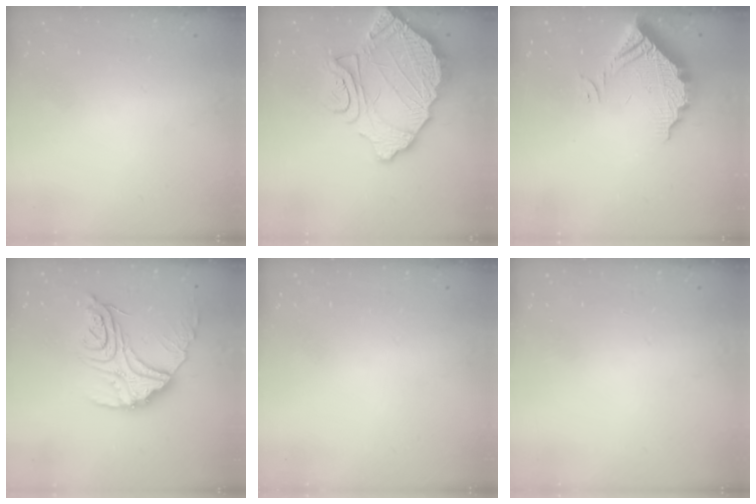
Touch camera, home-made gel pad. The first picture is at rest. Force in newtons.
{"total": 15.6, "press": 15.6, "slide": 1.5}
{"total": 11.0, "press": 11.0, "slide": 0.8}
{"total": 19.5, "press": 19.4, "slide": 1.8}
{"total": 0.0}
{"total": 0.0}